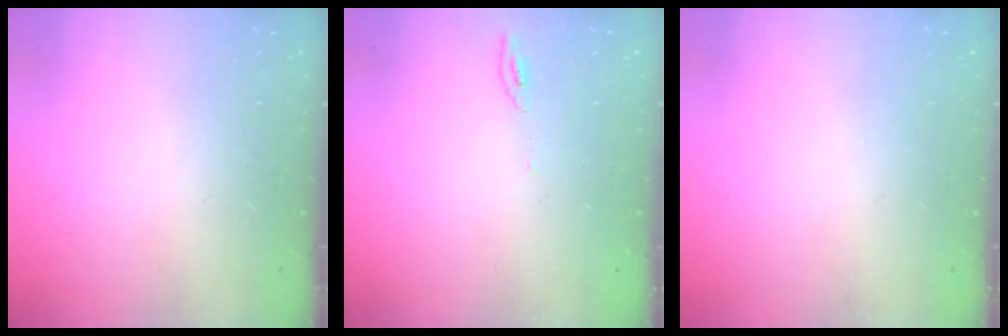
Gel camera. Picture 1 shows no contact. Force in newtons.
{"total": 3.8, "press": 3.7, "slide": 0.4}
{"total": 0.0}